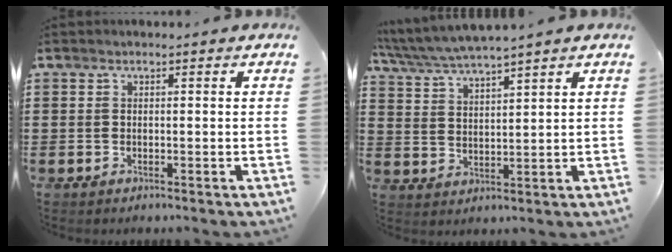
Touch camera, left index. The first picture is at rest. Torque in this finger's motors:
{"motor_torque": [0.71, 0.69, 0.75, 0.15]}